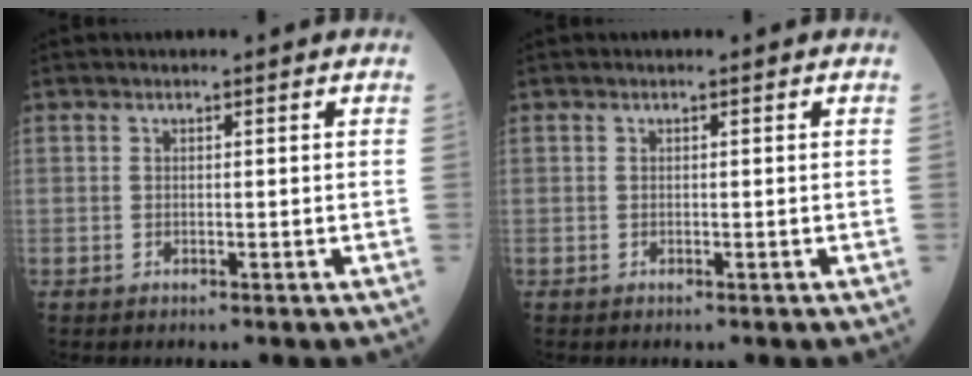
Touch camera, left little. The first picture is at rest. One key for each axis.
{"total": 0.0}